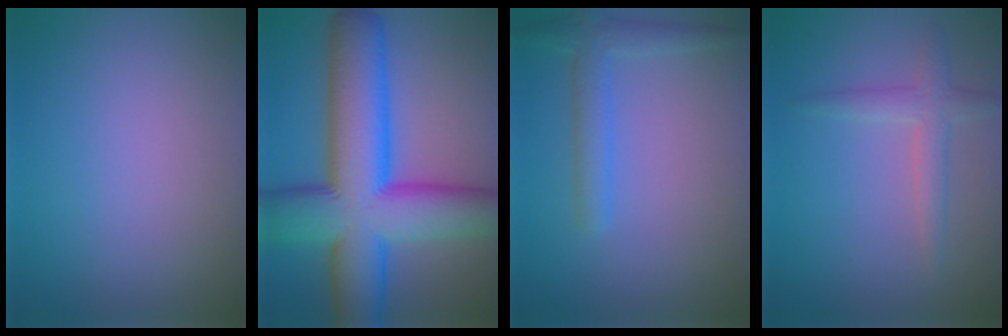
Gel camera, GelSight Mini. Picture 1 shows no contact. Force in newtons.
{"total": 14.4, "press": 14.4, "slide": 0.3}
{"total": 2.6, "press": 2.6, "slide": 0.2}
{"total": 2.3, "press": 2.3, "slide": 0.1}